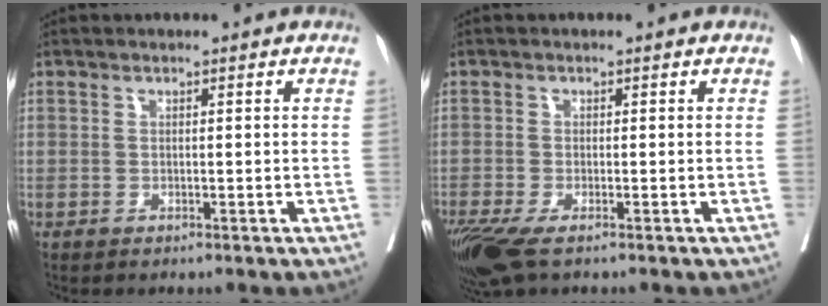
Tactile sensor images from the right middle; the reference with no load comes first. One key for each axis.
{"total": 6.0, "fx": -3.9, "fy": 1.7, "fz": 4.2, "tx": -0.081, "ty": -0.018, "tz": -0.073}